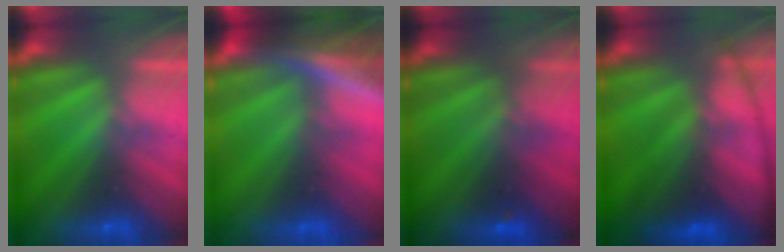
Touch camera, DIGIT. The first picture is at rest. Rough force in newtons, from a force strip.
{"total": 8.2}
{"total": 1.9}
{"total": 5.8}